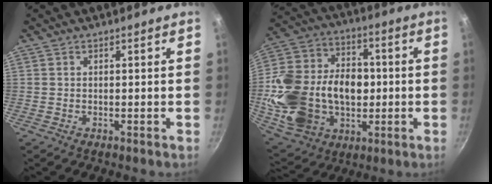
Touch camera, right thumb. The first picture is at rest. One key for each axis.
{"total": 26.6, "fx": -1.8, "fy": 19.2, "fz": 18.3, "tx": -0.340, "ty": 0.029, "tz": -0.019}